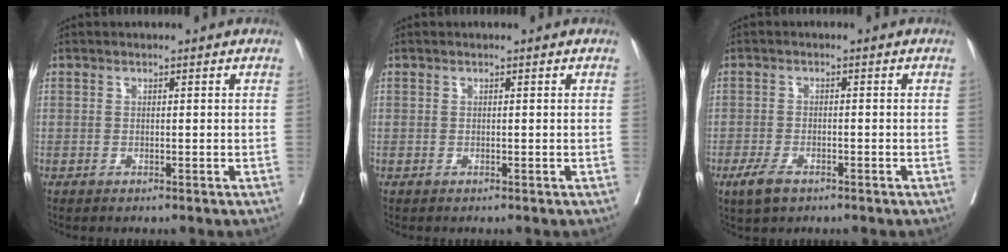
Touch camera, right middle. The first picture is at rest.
{"total": 0.0}
{"total": 3.5, "force": [-2.2, 1.5, 2.4], "torque": [-0.052, -0.004, -0.037]}